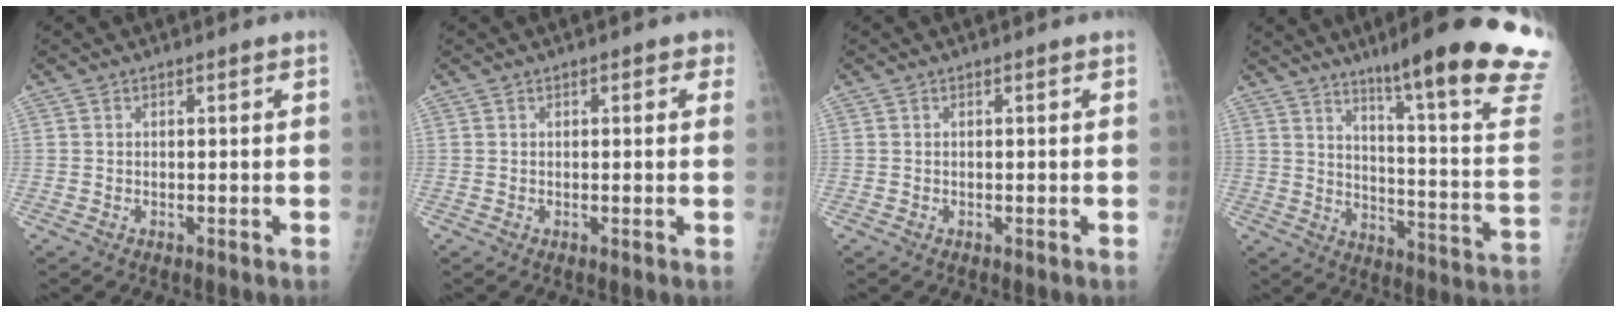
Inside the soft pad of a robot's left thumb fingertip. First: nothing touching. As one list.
[{"total": 2.2, "force": [0.9, 1.2, 1.5], "torque": [-0.003, 0.002, 0.006]}, {"total": 0.0}, {"total": 25.8, "force": [18.0, 1.9, 18.5], "torque": [-0.221, -0.102, 0.246]}]